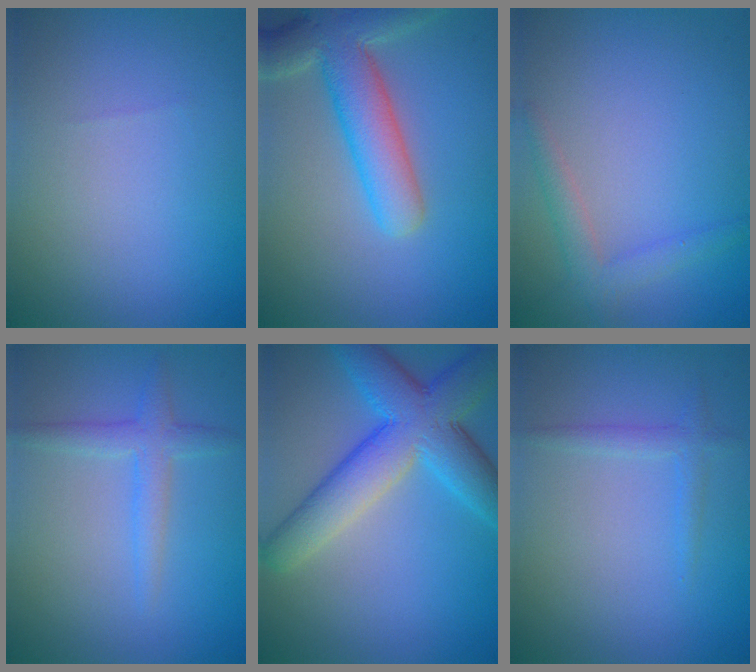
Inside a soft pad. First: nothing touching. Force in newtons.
{"total": 6.8, "press": 6.7, "slide": 0.7}
{"total": 2.3, "press": 2.3, "slide": 0.1}
{"total": 2.3, "press": 2.3, "slide": 0.1}
{"total": 8.2, "press": 8.2, "slide": 0.1}
{"total": 1.3, "press": 1.3, "slide": 0.0}